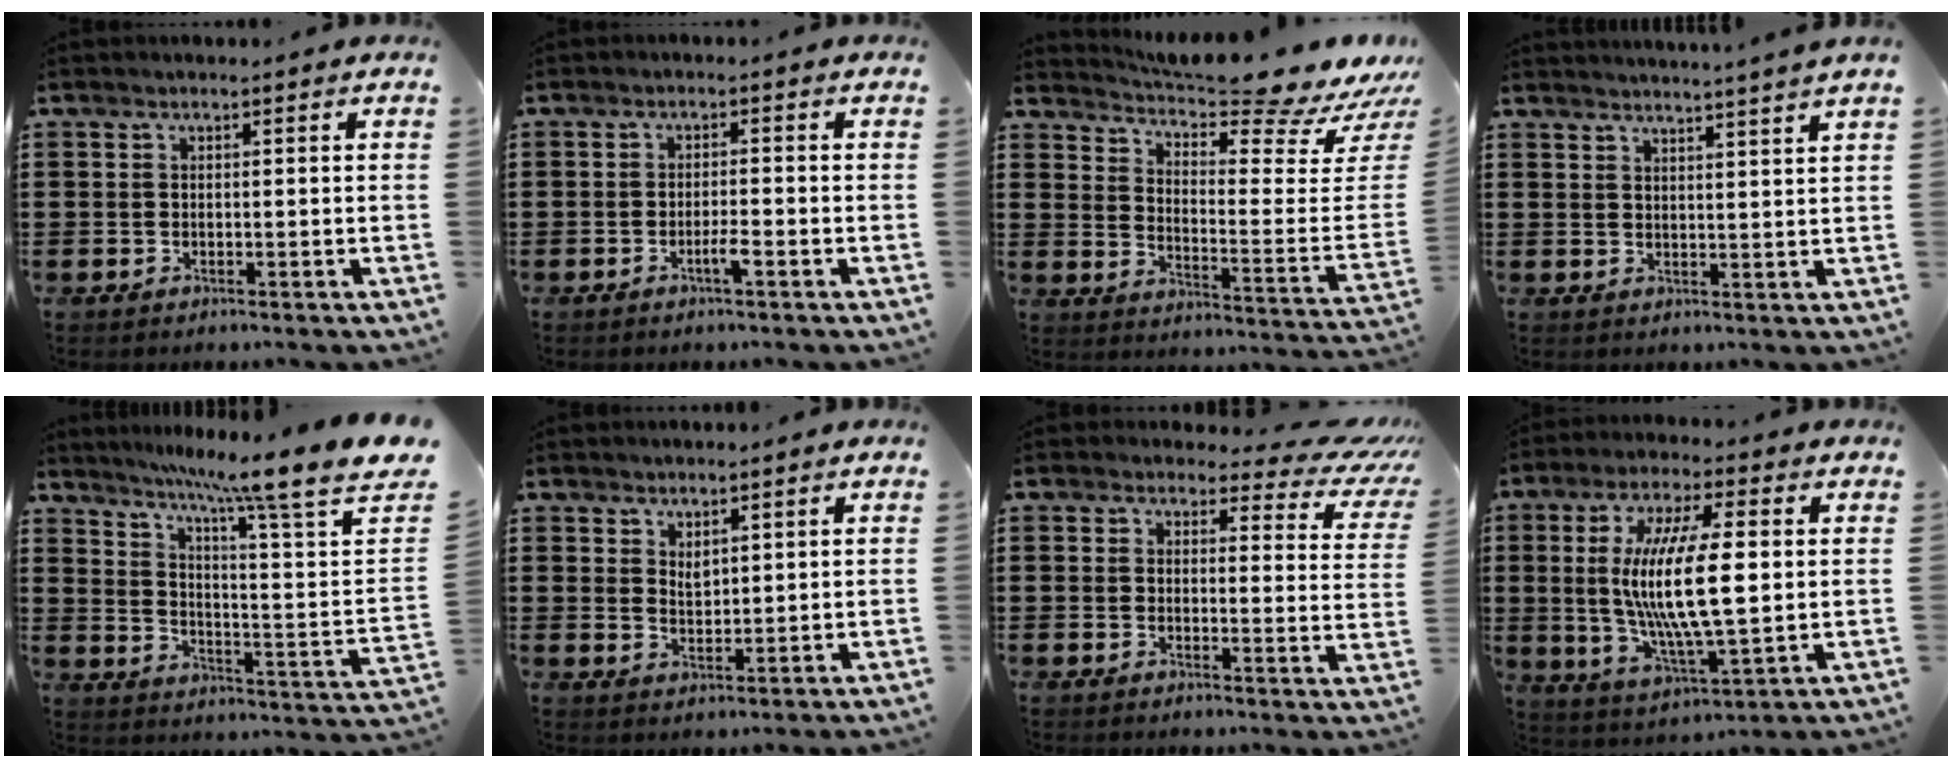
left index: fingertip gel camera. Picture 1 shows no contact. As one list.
[{"total": 2.3, "force": [-1.2, 0.1, 1.9], "torque": [-0.033, 0.000, -0.021]}, {"total": 8.5, "force": [7.5, 0.3, 4.0], "torque": [-0.080, -0.076, 0.121]}, {"total": 3.0, "force": [2.8, -1.1, 0.4], "torque": [-0.016, -0.016, 0.049]}, {"total": 9.7, "force": [6.8, -1.5, 6.7], "torque": [-0.140, -0.060, 0.096]}, {"total": 2.1, "force": [1.8, 0.9, 0.6], "torque": [-0.007, -0.001, 0.031]}, {"total": 3.8, "force": [3.1, 1.4, 1.8], "torque": [-0.036, -0.019, 0.050]}, {"total": 14.1, "force": [1.9, 4.7, 13.2], "torque": [-0.256, 0.004, 0.030]}]